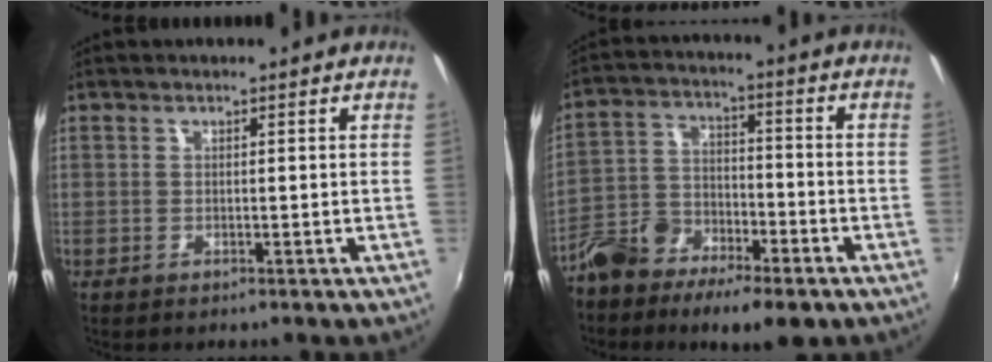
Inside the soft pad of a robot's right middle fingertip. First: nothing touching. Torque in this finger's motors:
{"motor_torque": [1.07, -1.07, 0.14, 0.07]}